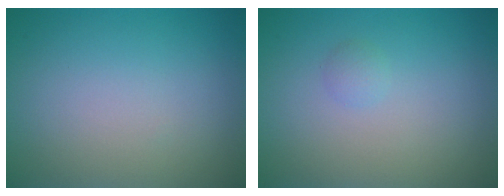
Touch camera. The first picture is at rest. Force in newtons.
{"total": 0.8, "press": 0.8, "slide": 0.0}